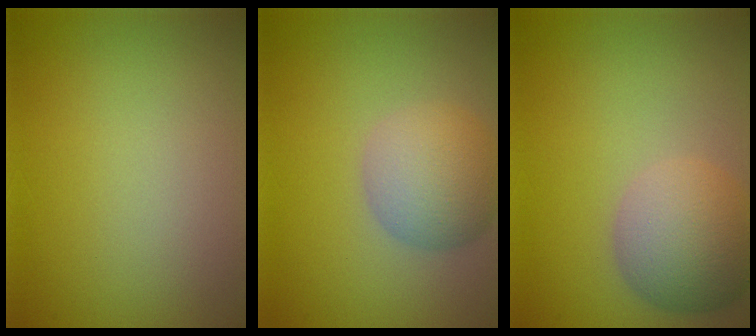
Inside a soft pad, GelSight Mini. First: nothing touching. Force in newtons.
{"total": 4.7, "press": 4.7, "slide": 0.3}
{"total": 5.4, "press": 5.4, "slide": 0.3}